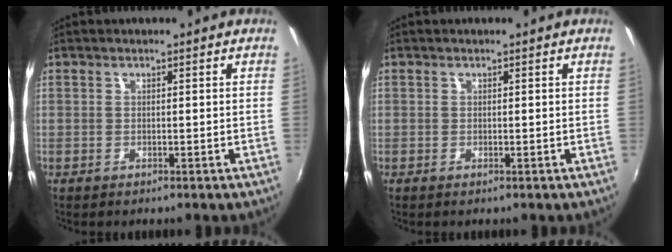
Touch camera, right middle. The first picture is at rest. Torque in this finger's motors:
{"motor_torque": [-0.24, 0.08, 0.05, 0.01]}